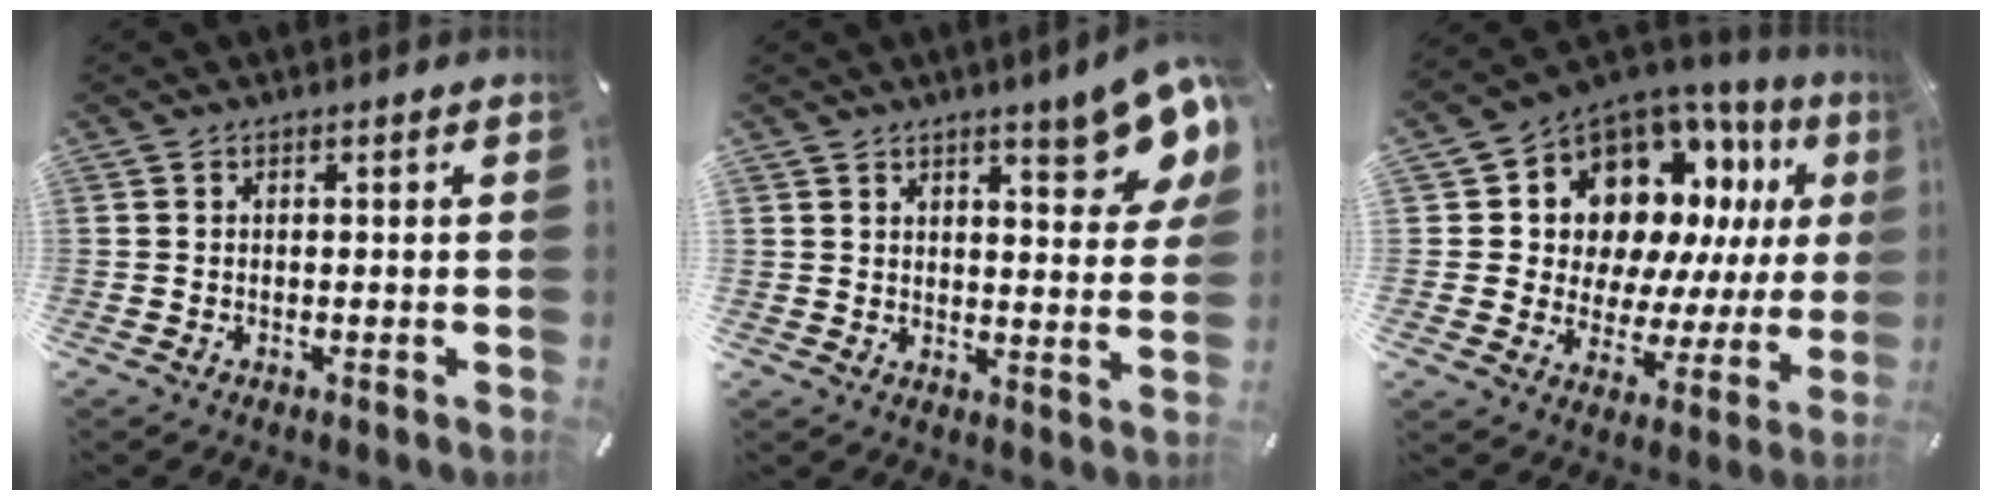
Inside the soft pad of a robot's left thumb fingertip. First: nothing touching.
{"total": 10.7, "force": [7.9, 4.2, 6.0], "torque": [-0.060, -0.057, 0.138]}
{"total": 13.4, "force": [7.5, 9.9, 5.1], "torque": [-0.087, -0.072, 0.138]}